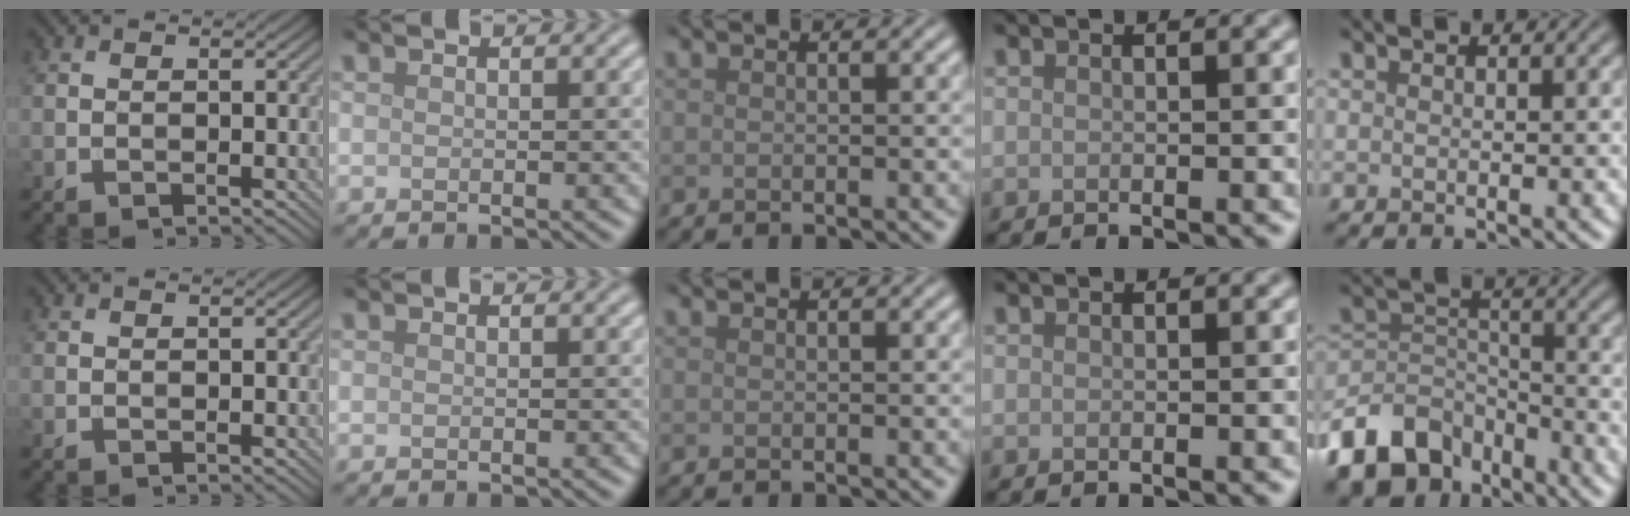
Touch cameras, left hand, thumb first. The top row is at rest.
{"little": {"total": 8.5, "force": [-6.1, 4.8, 3.3], "torque": [-0.060, -0.003, -0.128]}}